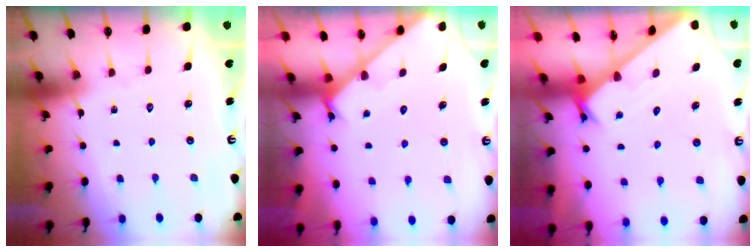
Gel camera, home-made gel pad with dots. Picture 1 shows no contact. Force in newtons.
{"total": 1.7, "press": 1.7, "slide": 0.1}
{"total": 1.8, "press": 1.8, "slide": 0.1}